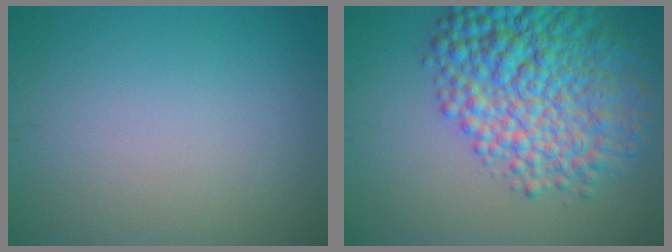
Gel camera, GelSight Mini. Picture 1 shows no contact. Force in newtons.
{"total": 10.7, "press": 10.7, "slide": 0.3}